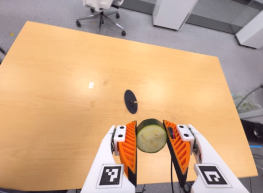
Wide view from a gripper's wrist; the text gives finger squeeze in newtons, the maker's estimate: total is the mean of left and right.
{"total": 12.4, "left": 10.8, "right": 13.9}